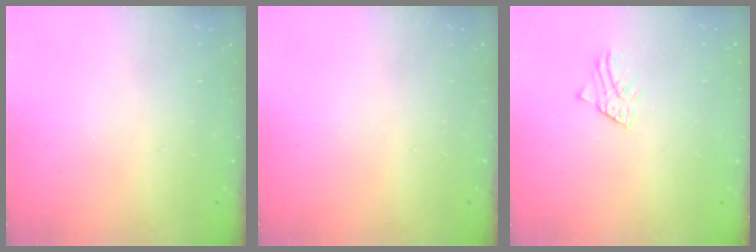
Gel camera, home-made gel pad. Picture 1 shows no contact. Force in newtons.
{"total": 0.0}
{"total": 1.2, "press": 1.2, "slide": 0.1}